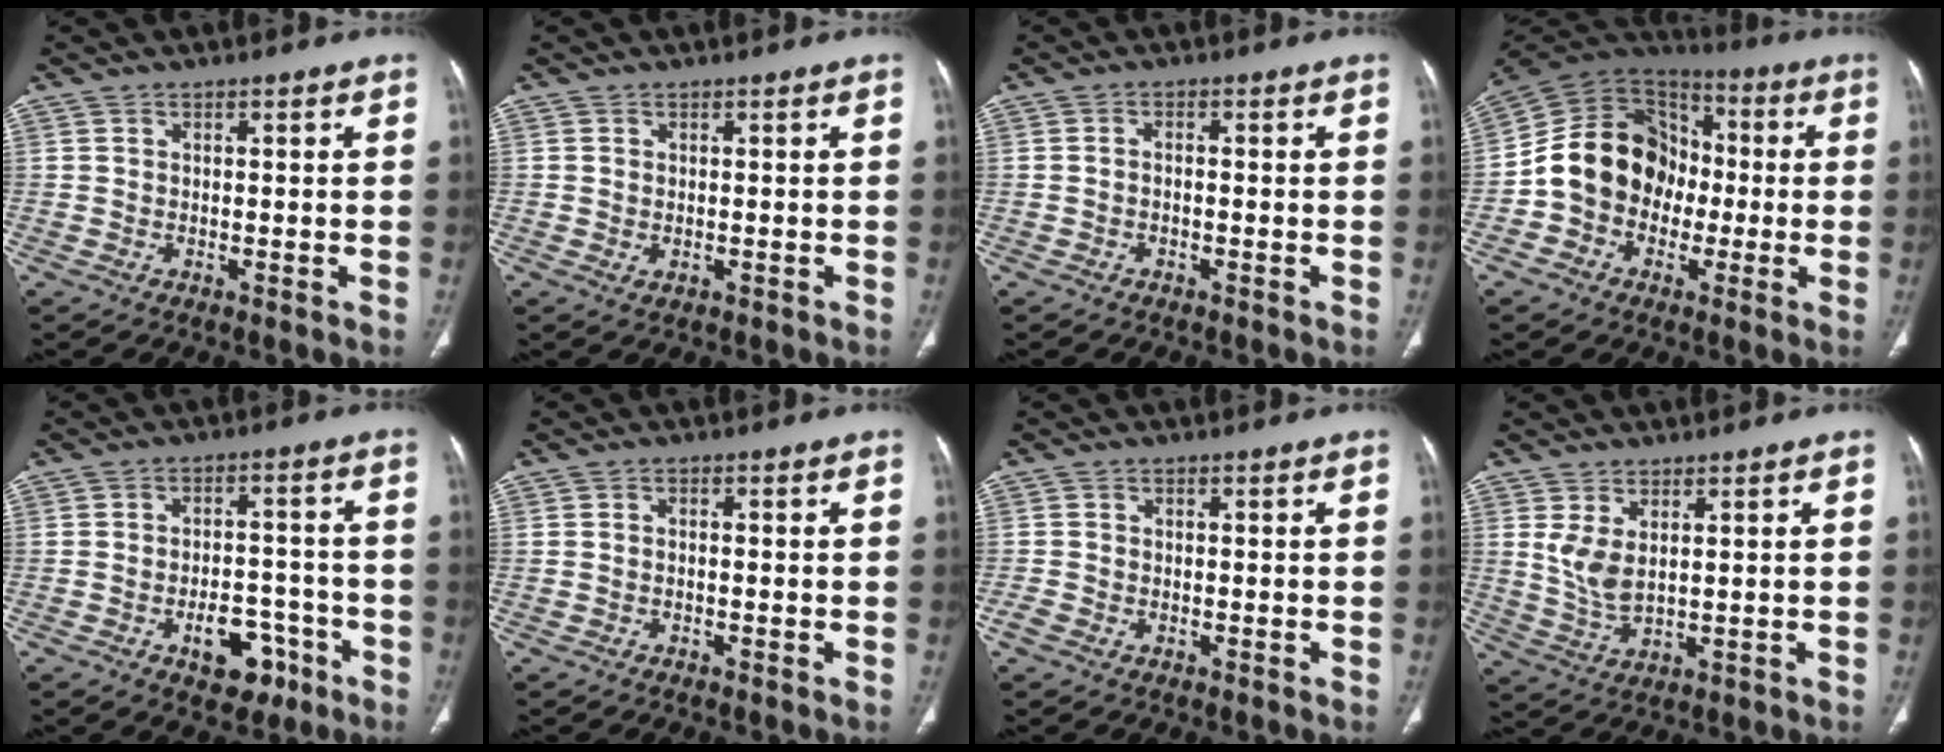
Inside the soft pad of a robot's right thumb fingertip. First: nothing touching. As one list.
[{"total": 0.9, "force": [-0.1, 0.6, 0.6], "torque": [-0.014, -0.002, 0.003]}, {"total": 1.2, "force": [-0.5, 0.7, 0.9], "torque": [-0.014, 0.008, -0.010]}, {"total": 15.9, "force": [-2.3, 13.1, 8.7], "torque": [-0.113, 0.042, -0.050]}, {"total": 8.5, "force": [-4.4, 5.2, 5.2], "torque": [-0.045, 0.038, -0.056]}, {"total": 0.6, "force": [-0.3, 0.3, 0.4], "torque": [-0.006, 0.004, -0.007]}, {"total": 1.5, "force": [-0.8, 1.0, 0.8], "torque": [-0.024, 0.000, -0.016]}, {"total": 5.3, "force": [1.8, 2.4, 4.4], "torque": [-0.090, -0.018, 0.048]}]